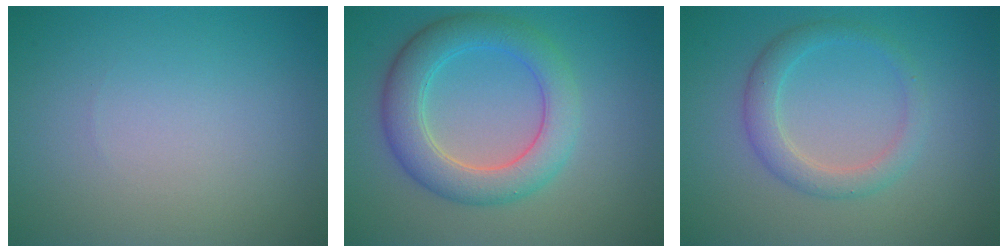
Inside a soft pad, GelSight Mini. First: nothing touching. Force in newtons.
{"total": 5.5, "press": 5.5, "slide": 0.3}
{"total": 2.7, "press": 2.7, "slide": 0.2}